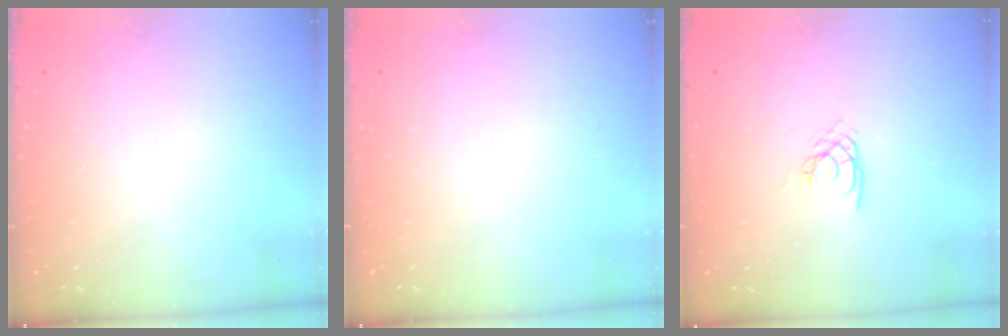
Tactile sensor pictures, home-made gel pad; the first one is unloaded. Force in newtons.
{"total": 0.0}
{"total": 2.2, "press": 2.2, "slide": 0.2}